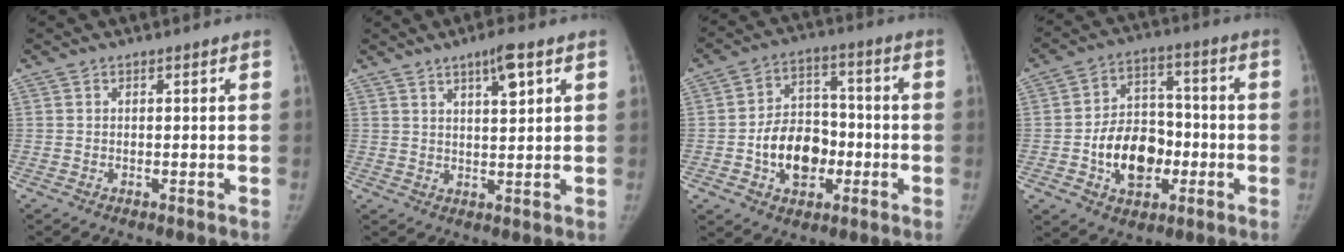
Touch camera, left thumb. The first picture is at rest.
{"total": 5.3, "force": [2.9, 1.2, 4.3], "torque": [-0.065, -0.014, 0.048]}
{"total": 13.0, "force": [-3.1, 9.5, 8.2], "torque": [-0.089, 0.030, -0.051]}
{"total": 14.1, "force": [-3.4, 10.2, 9.1], "torque": [-0.102, 0.030, -0.054]}